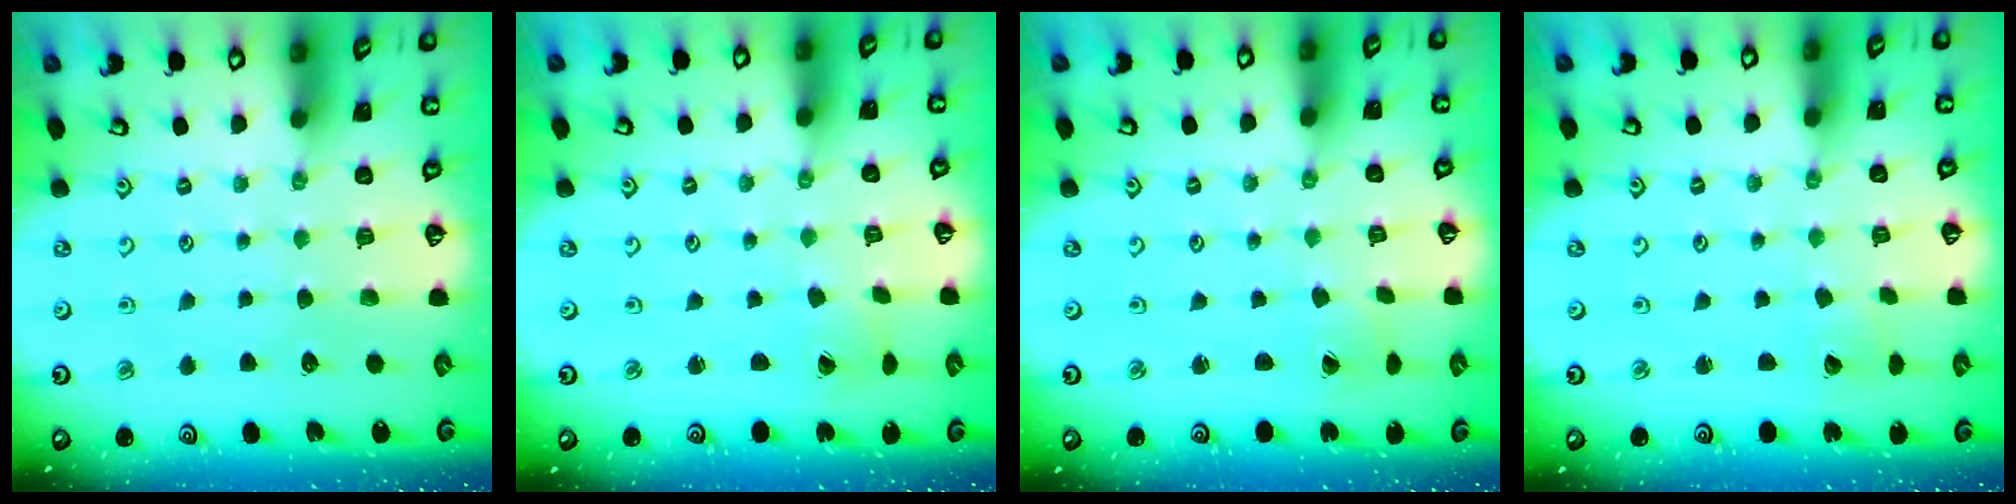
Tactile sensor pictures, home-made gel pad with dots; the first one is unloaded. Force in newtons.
{"total": 0.7, "press": 0.7, "slide": 0.1}
{"total": 0.7, "press": 0.7, "slide": 0.1}
{"total": 2.6, "press": 2.6, "slide": 0.2}